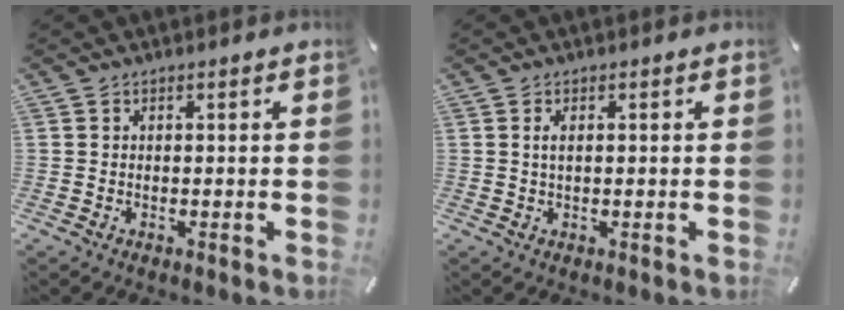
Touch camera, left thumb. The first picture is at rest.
{"total": 1.7, "force": [0.3, 0.6, 1.5], "torque": [-0.031, 0.002, 0.003]}